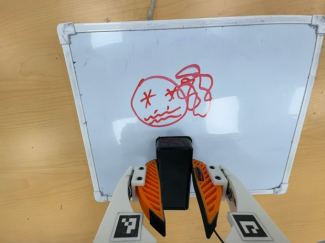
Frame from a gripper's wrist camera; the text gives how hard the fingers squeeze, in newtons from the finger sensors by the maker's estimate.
{"total": 10.0, "left": 8.1, "right": 11.9}